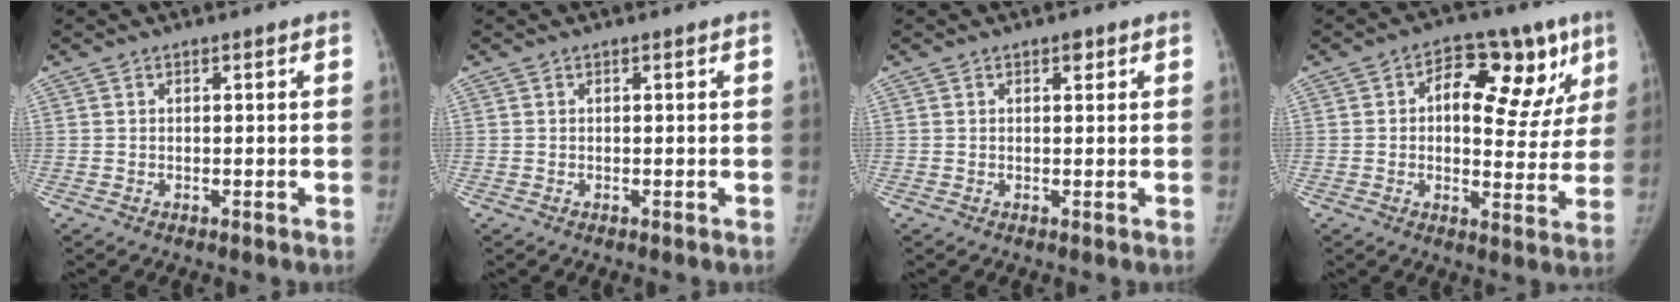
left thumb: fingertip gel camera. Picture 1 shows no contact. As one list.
[{"total": 0.0}, {"total": 1.3, "force": [0.7, 0.7, 0.8], "torque": [-0.004, -0.002, 0.008]}, {"total": 15.9, "force": [6.0, 9.0, 11.7], "torque": [-0.102, 0.002, 0.077]}]